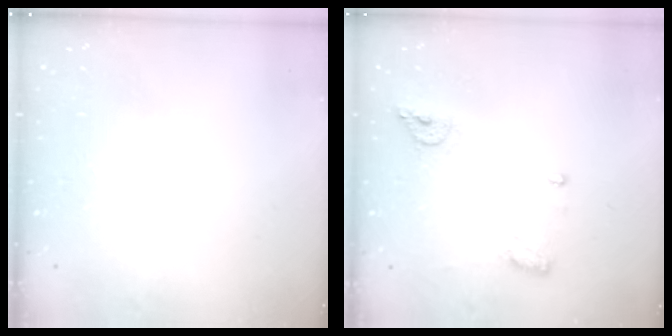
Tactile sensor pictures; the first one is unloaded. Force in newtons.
{"total": 7.9, "press": 7.8, "slide": 1.1}